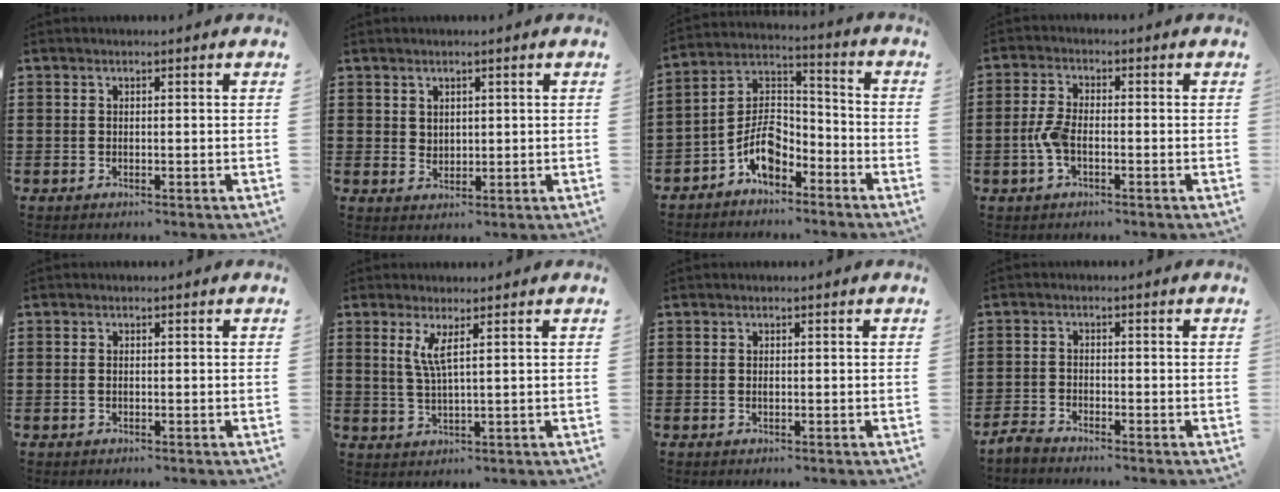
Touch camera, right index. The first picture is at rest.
{"total": 2.2, "force": [1.6, 1.5, 0.2], "torque": [-0.009, 0.007, 0.030]}
{"total": 7.7, "force": [-4.4, 4.5, 4.5], "torque": [-0.101, 0.003, -0.088]}
{"total": 4.5, "force": [-1.3, 2.1, 3.7], "torque": [-0.102, -0.007, -0.032]}
{"total": 0.6, "force": [-0.1, 0.4, 0.5], "torque": [-0.012, 0.001, -0.003]}
{"total": 3.5, "force": [1.5, 0.1, 3.2], "torque": [-0.070, -0.002, 0.024]}
{"total": 0.5, "force": [0.0, 0.3, 0.4], "torque": [-0.010, -0.002, 0.000]}
{"total": 2.0, "force": [-2.0, 0.2, 0.2], "torque": [-0.016, 0.000, -0.043]}